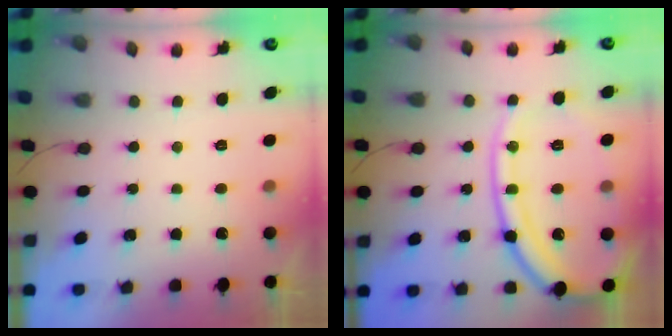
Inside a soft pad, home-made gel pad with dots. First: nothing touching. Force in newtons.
{"total": 19.1, "press": 18.9, "slide": 2.2}